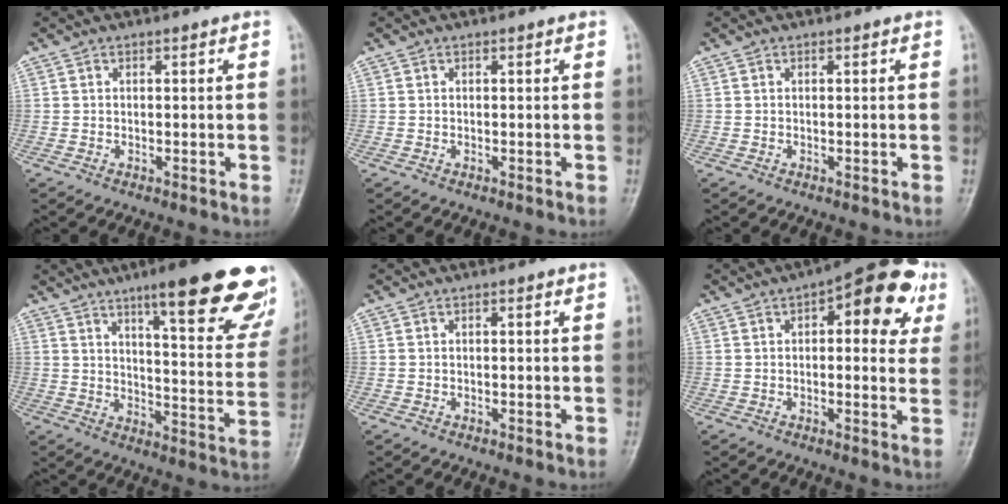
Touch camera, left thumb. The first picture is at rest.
{"total": 0.0}
{"total": 0.0}
{"total": 25.3, "force": [16.5, 5.2, 18.4], "torque": [-0.215, -0.066, 0.217]}
{"total": 0.6, "force": [0.2, 0.2, 0.5], "torque": [-0.011, 0.001, 0.001]}
{"total": 14.6, "force": [5.6, 6.5, 11.8], "torque": [-0.109, 0.007, 0.063]}